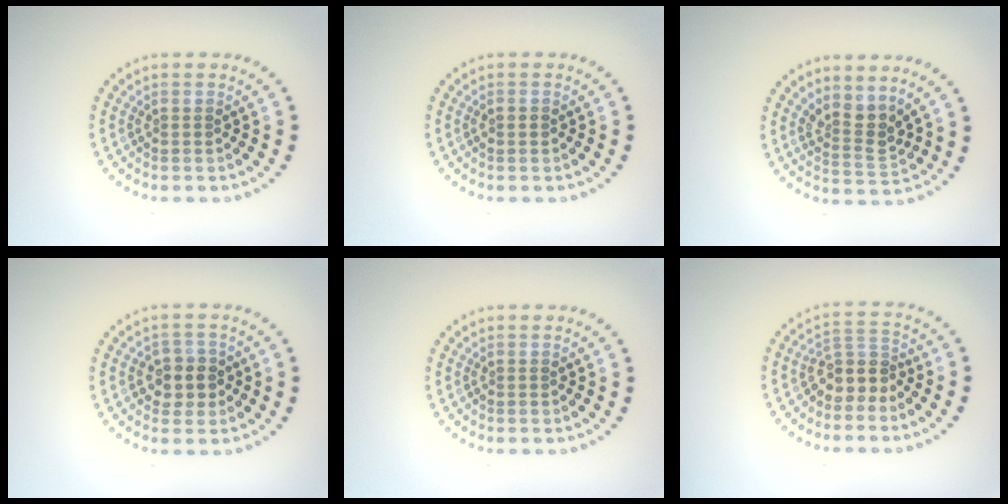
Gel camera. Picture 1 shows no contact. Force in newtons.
{"total": 0.8, "press": 0.8, "slide": 0.1}
{"total": 2.8, "press": 2.0, "slide": 1.9}
{"total": 2.7, "press": 2.5, "slide": 0.8}
{"total": 0.0}
{"total": 2.9, "press": 2.2, "slide": 1.9}